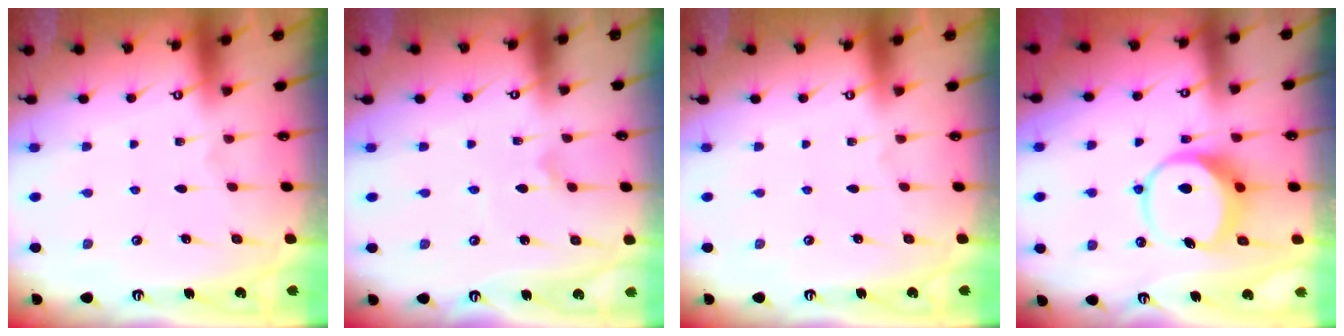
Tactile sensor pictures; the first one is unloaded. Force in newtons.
{"total": 2.0, "press": 2.0, "slide": 0.3}
{"total": 0.0}
{"total": 8.7, "press": 8.6, "slide": 1.4}